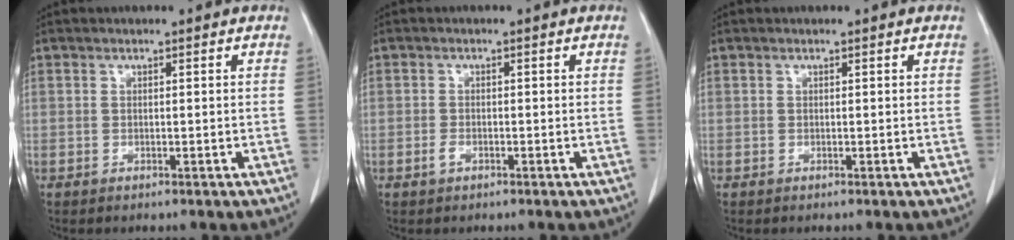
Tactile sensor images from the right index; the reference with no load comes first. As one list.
[{"total": 1.2, "force": [-0.6, 0.6, 0.8], "torque": [-0.017, 0.001, -0.010]}, {"total": 0.0}]